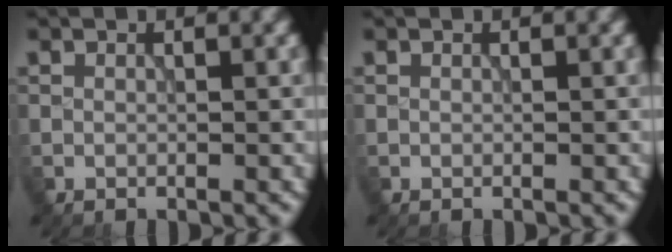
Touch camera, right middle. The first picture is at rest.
{"total": 0.0}